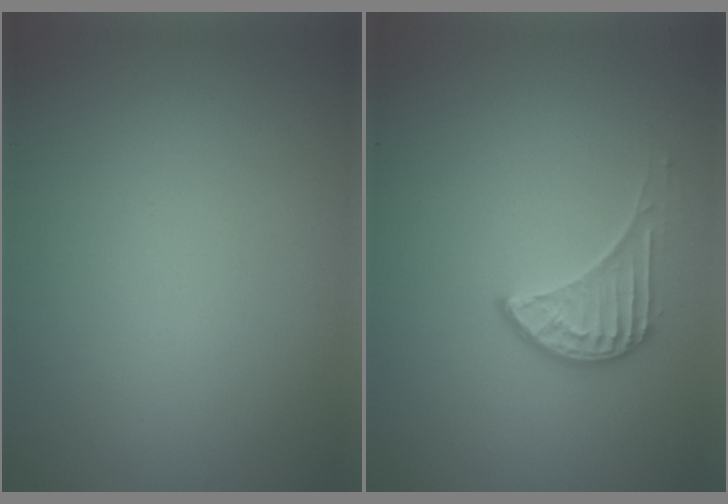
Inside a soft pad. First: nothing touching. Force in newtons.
{"total": 2.0, "press": 1.5, "slide": 1.3}